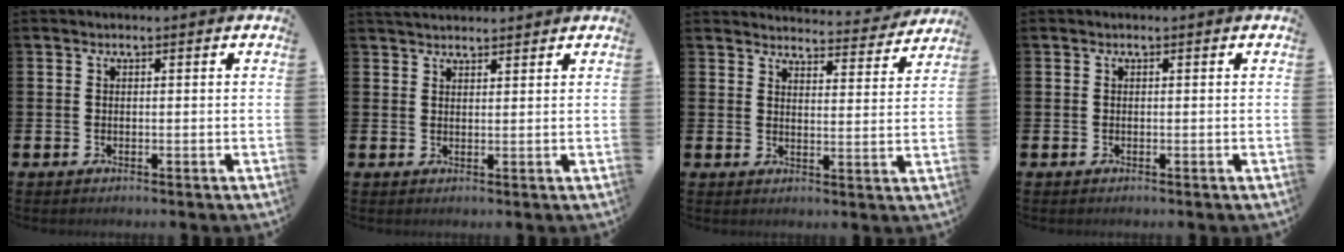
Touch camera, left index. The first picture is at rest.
{"total": 2.6, "force": [2.5, 0.6, 0.3], "torque": [0.003, -0.012, 0.044]}
{"total": 4.2, "force": [4.2, 0.5, 0.3], "torque": [-0.005, -0.036, 0.068]}
{"total": 0.0}